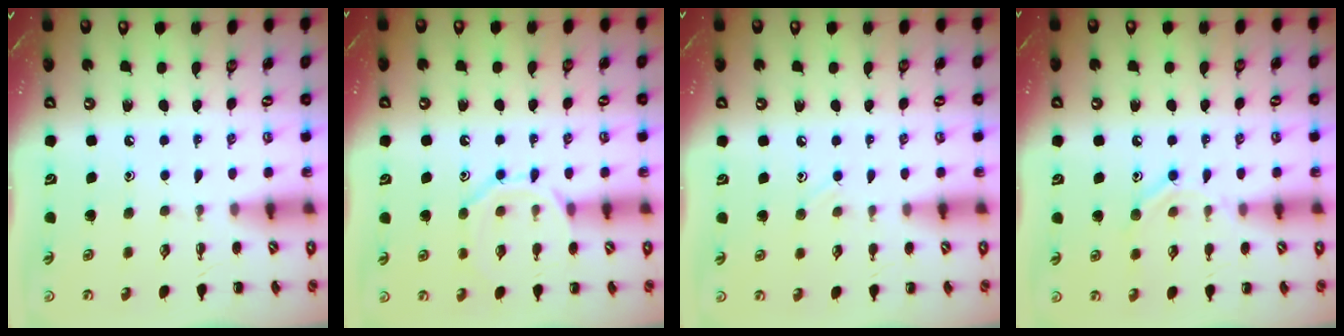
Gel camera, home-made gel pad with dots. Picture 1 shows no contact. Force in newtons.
{"total": 10.5, "press": 10.5, "slide": 0.6}
{"total": 4.2, "press": 3.9, "slide": 1.5}
{"total": 9.3, "press": 9.2, "slide": 1.4}